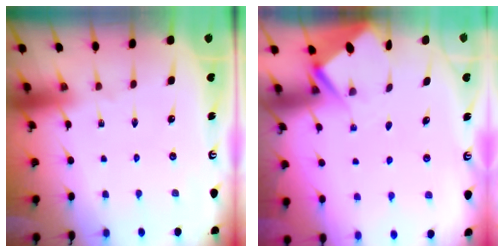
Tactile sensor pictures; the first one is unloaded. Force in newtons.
{"total": 2.8, "press": 2.8, "slide": 0.4}